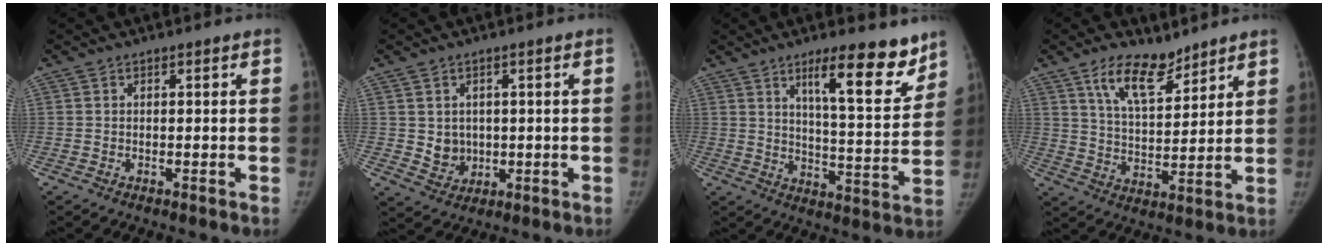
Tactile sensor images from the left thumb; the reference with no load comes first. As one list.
[{"total": 4.9, "force": [0.4, 4.3, 2.3], "torque": [-0.016, -0.006, 0.021]}, {"total": 14.8, "force": [9.6, 3.8, 10.5], "torque": [-0.115, -0.069, 0.150]}, {"total": 10.6, "force": [7.4, 4.6, 6.0], "torque": [-0.085, -0.051, 0.137]}]